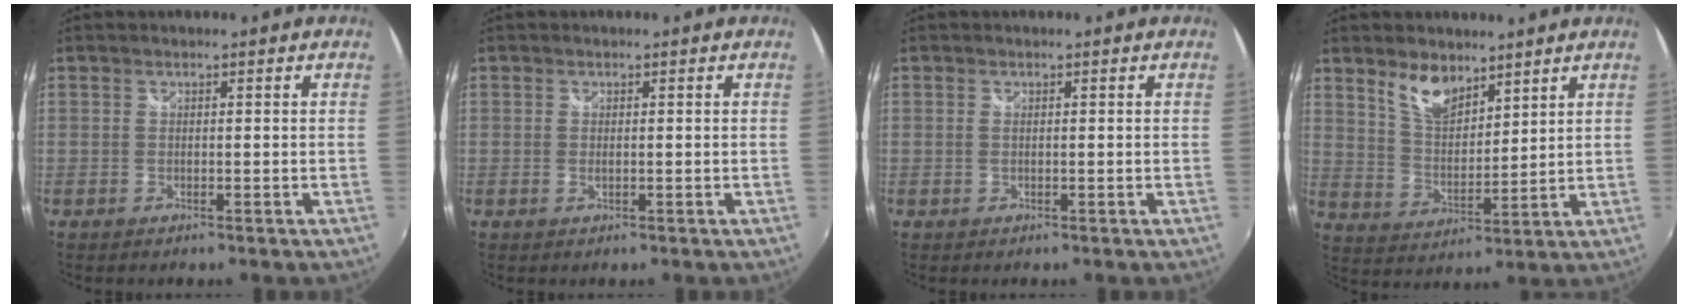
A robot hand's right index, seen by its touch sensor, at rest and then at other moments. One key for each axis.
{"total": 0.9, "fx": 0.0, "fy": 0.4, "fz": 0.8, "tx": -0.017, "ty": -0.001, "tz": -0.001}
{"total": 0.5, "fx": 0.1, "fy": 0.2, "fz": 0.5, "tx": -0.011, "ty": -0.001, "tz": 0.000}
{"total": 8.3, "fx": 5.8, "fy": 3.8, "fz": 4.5, "tx": -0.078, "ty": 0.006, "tz": 0.114}